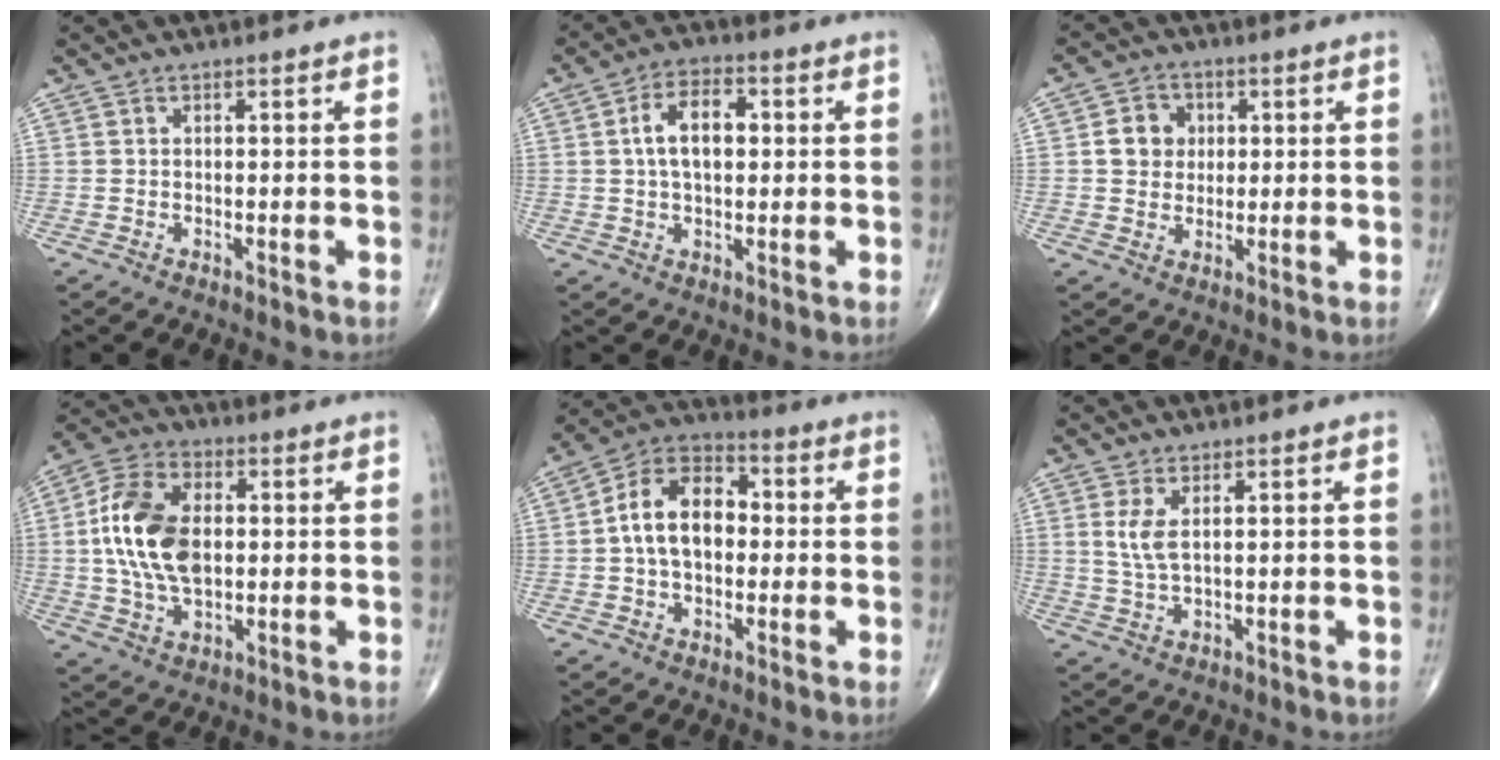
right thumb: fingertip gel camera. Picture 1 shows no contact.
{"total": 8.6, "force": [1.2, 4.9, 6.9], "torque": [-0.112, 0.015, 0.017]}
{"total": 6.2, "force": [1.0, 5.5, 2.7], "torque": [-0.015, 0.001, 0.013]}
{"total": 15.2, "force": [0.9, 9.1, 12.1], "torque": [-0.232, 0.011, 0.016]}
{"total": 12.5, "force": [0.2, 8.2, 9.4], "torque": [-0.150, 0.031, -0.007]}
{"total": 4.0, "force": [1.3, 1.3, 3.5], "torque": [-0.082, -0.009, 0.033]}